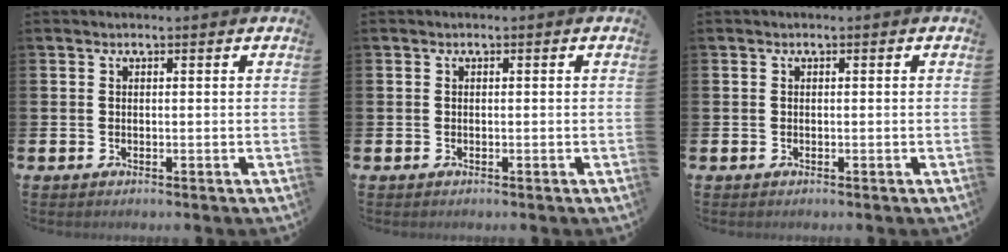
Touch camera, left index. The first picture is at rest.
{"total": 0.0}
{"total": 0.0}